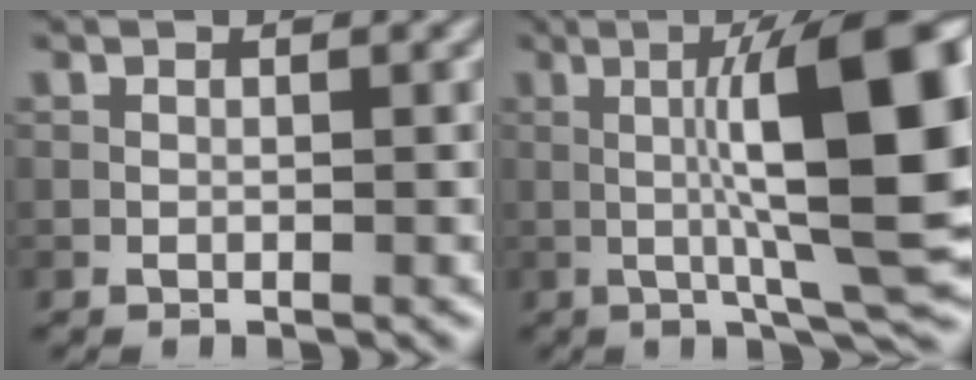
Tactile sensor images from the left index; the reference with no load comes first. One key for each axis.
{"total": 13.2, "fx": 1.1, "fy": 2.8, "fz": 12.9, "tx": -0.182, "ty": 0.007, "tz": 0.017}